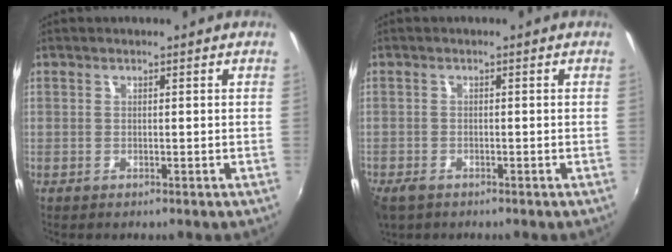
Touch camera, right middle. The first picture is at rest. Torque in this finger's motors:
{"motor_torque": [0.72, -0.72, 0.17, 0.04]}